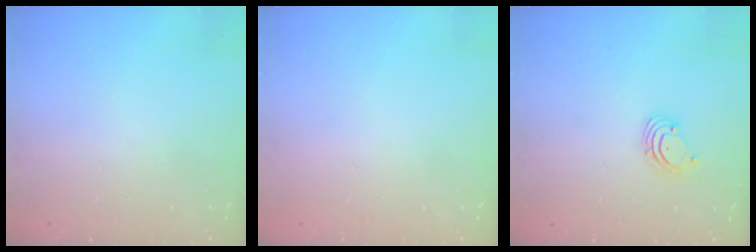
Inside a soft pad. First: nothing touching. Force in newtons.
{"total": 0.0}
{"total": 1.6, "press": 1.6, "slide": 0.1}